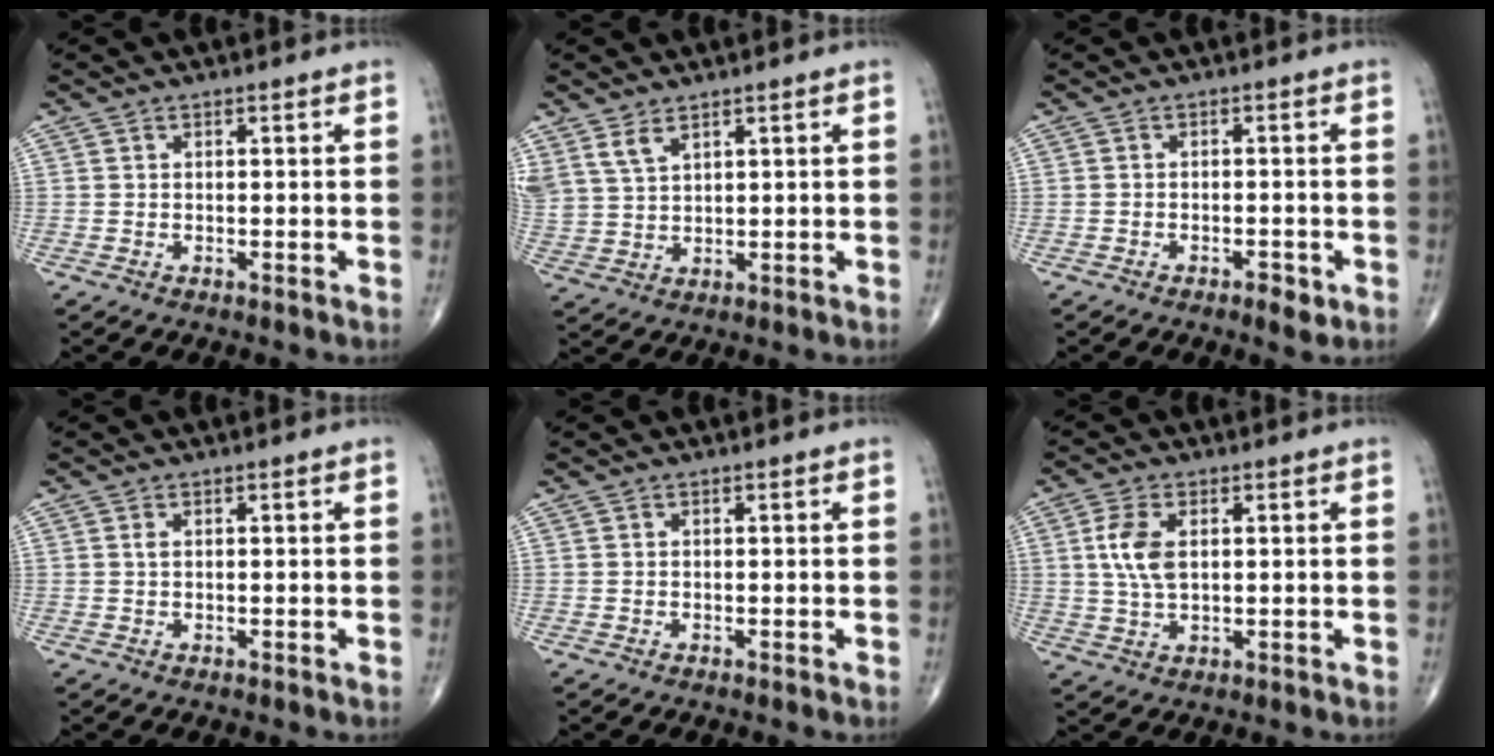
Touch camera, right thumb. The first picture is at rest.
{"total": 5.2, "force": [3.5, 2.4, 3.0], "torque": [-0.061, -0.012, 0.081]}
{"total": 2.8, "force": [-1.5, 1.2, 2.0], "torque": [-0.029, 0.005, -0.022]}
{"total": 0.7, "force": [0.3, 0.4, 0.6], "torque": [-0.013, 0.004, 0.006]}
{"total": 0.0}
{"total": 6.7, "force": [1.4, 3.6, 5.4], "torque": [-0.119, -0.002, 0.027]}